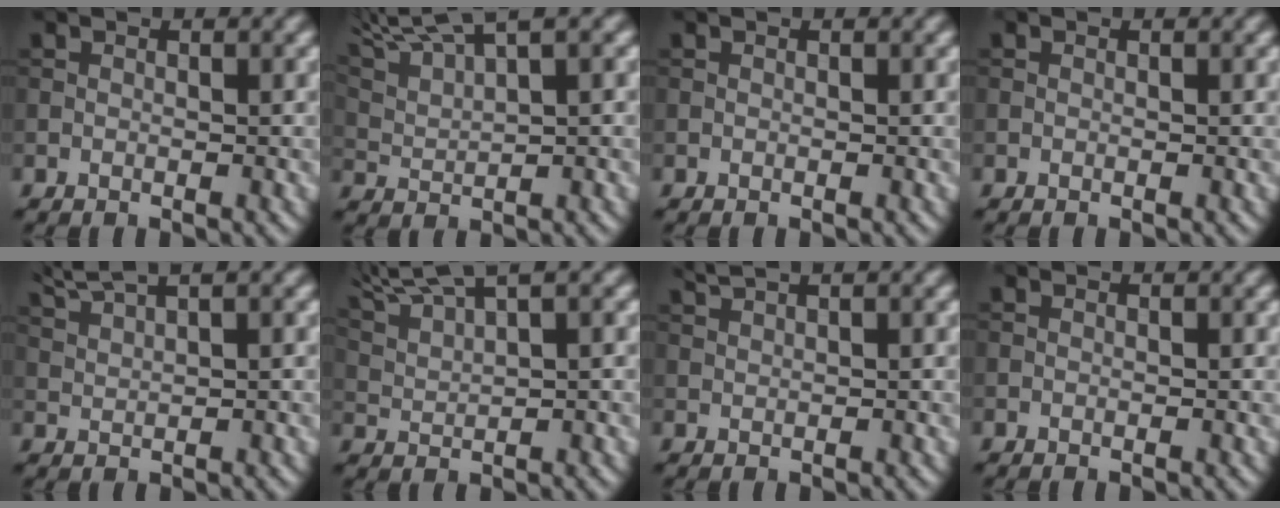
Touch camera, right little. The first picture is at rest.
{"total": 6.9, "force": [5.6, 1.1, 3.8], "torque": [-0.087, 0.024, 0.096]}
{"total": 0.0}
{"total": 0.0}
{"total": 4.0, "force": [3.2, 0.6, 2.2], "torque": [-0.049, 0.014, 0.063]}
{"total": 6.0, "force": [4.7, 1.0, 3.5], "torque": [-0.084, 0.021, 0.086]}
{"total": 1.7, "force": [1.4, 0.3, 0.9], "torque": [-0.019, 0.004, 0.029]}
{"total": 0.0}